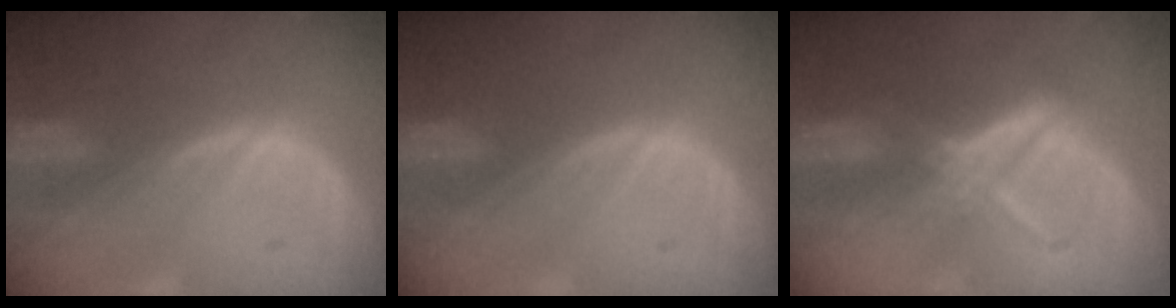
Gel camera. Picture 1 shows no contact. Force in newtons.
{"total": 0.0}
{"total": 5.6, "press": 5.1, "slide": 2.3}